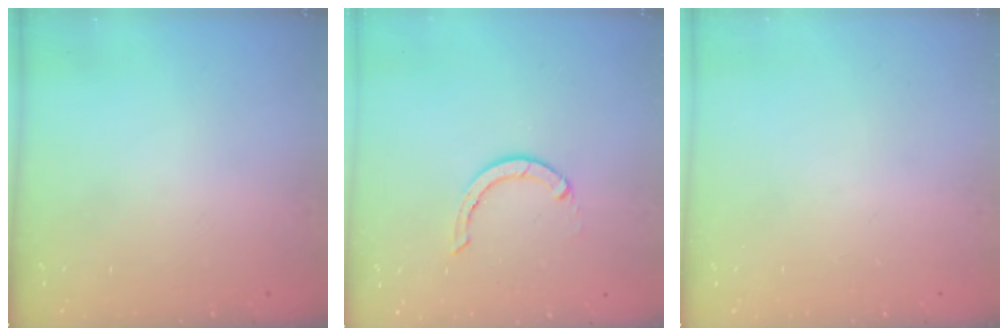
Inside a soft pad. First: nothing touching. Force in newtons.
{"total": 2.9, "press": 2.9, "slide": 0.1}
{"total": 0.0}